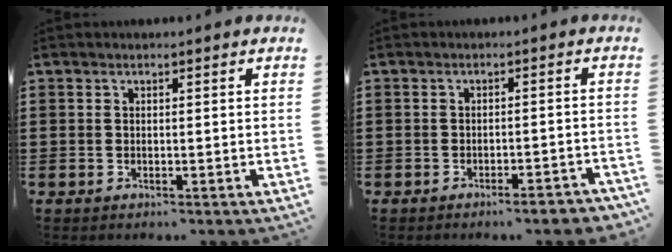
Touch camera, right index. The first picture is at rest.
{"total": 2.4, "force": [-2.0, 0.1, 1.3], "torque": [-0.021, 0.001, -0.039]}